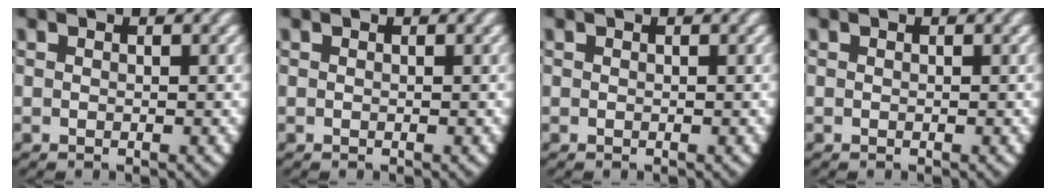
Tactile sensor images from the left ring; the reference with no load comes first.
{"total": 0.0}
{"total": 0.0}
{"total": 0.0}